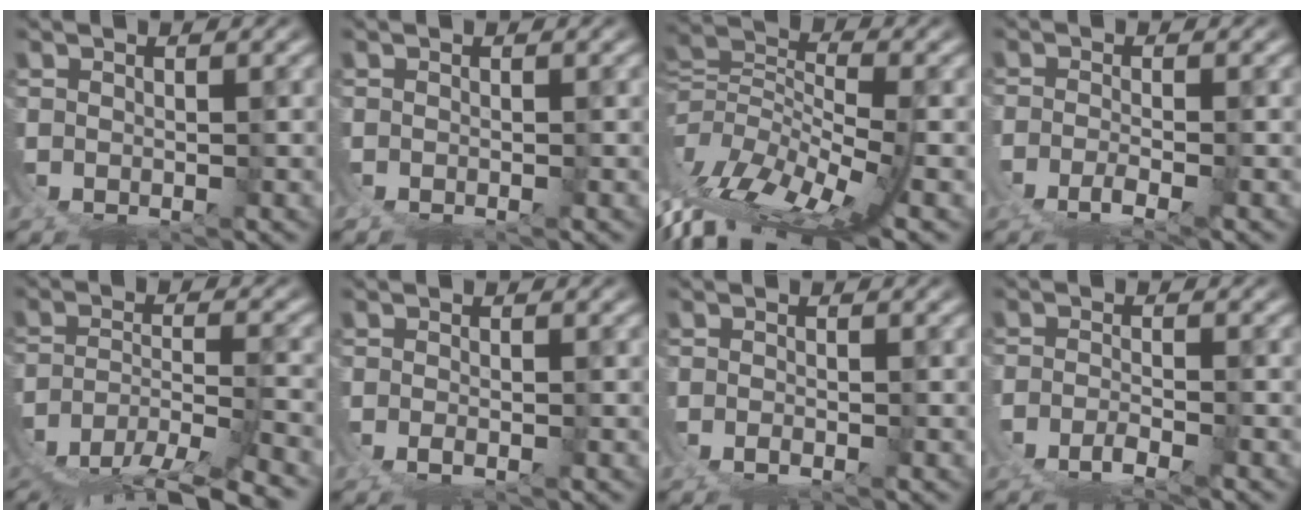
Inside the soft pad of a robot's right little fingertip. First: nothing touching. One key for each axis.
{"total": 0.7, "fx": -0.5, "fy": 0.4, "fz": -0.1, "tx": -0.004, "ty": -0.004, "tz": -0.010}
{"total": 10.3, "fx": -5.3, "fy": 4.6, "fz": 7.5, "tx": -0.153, "ty": -0.040, "tz": -0.073}
{"total": 2.5, "fx": -1.9, "fy": 0.3, "fz": 1.6, "tx": -0.028, "ty": -0.006, "tz": -0.041}
{"total": 10.6, "fx": -7.7, "fy": 4.2, "fz": 5.9, "tx": -0.110, "ty": -0.035, "tz": -0.116}
{"total": 1.0, "fx": -0.8, "fy": 0.0, "fz": 0.5, "tx": -0.006, "ty": -0.003, "tz": -0.019}
{"total": 1.0, "fx": -1.0, "fy": -0.1, "fz": 0.3, "tx": 0.002, "ty": 0.000, "tz": -0.023}
{"total": 2.5, "fx": -2.2, "fy": 0.2, "fz": 1.3, "tx": -0.021, "ty": -0.003, "tz": -0.047}